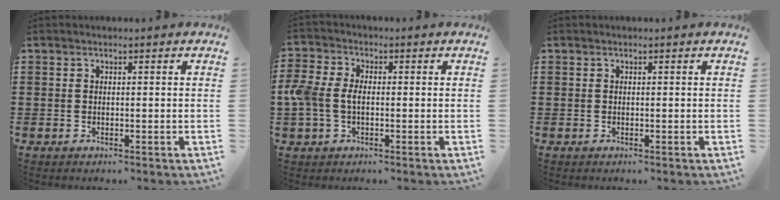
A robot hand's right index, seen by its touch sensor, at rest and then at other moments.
{"total": 4.8, "force": [-0.7, 3.2, 3.5], "torque": [-0.105, -0.005, -0.024]}
{"total": 0.0}